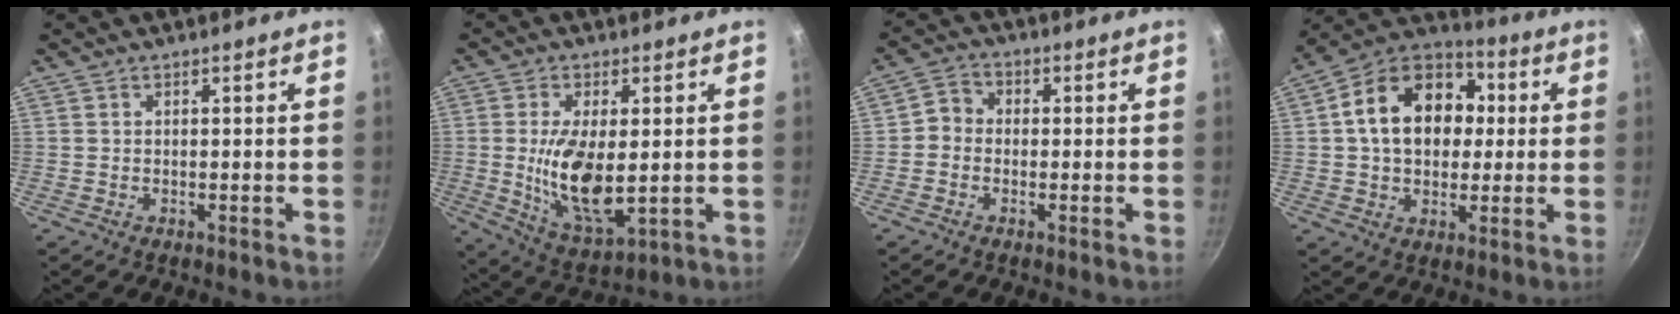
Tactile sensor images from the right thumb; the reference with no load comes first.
{"total": 13.0, "force": [0.1, 5.8, 11.7], "torque": [-0.215, -0.017, 0.011]}
{"total": 3.6, "force": [-0.7, 3.2, 1.6], "torque": [-0.013, 0.013, -0.029]}
{"total": 18.1, "force": [2.3, 13.4, 11.9], "torque": [-0.172, 0.031, 0.024]}